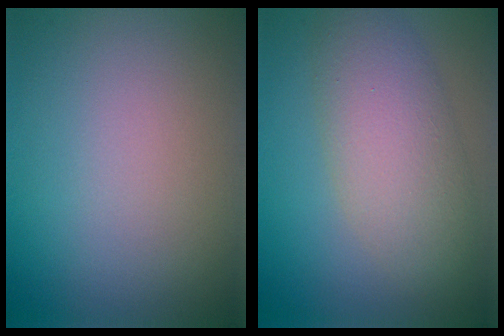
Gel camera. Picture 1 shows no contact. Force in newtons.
{"total": 5.6, "press": 5.6, "slide": 0.2}